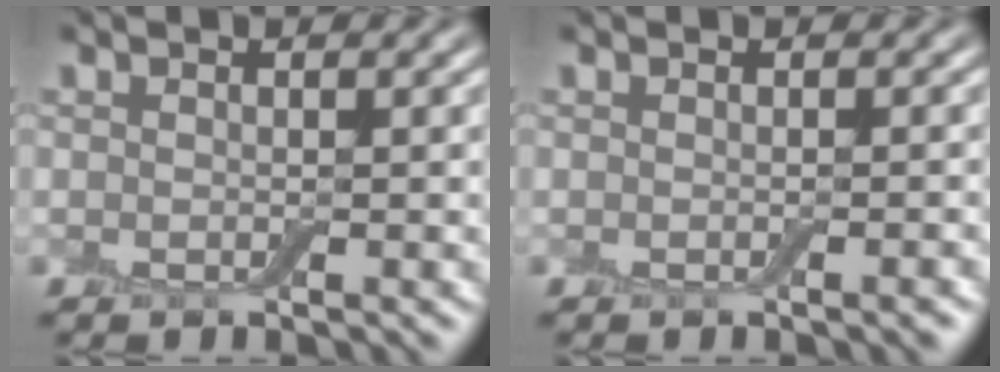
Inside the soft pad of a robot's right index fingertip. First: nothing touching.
{"total": 0.9, "force": [-0.4, 0.1, 0.8], "torque": [-0.008, 0.001, -0.005]}